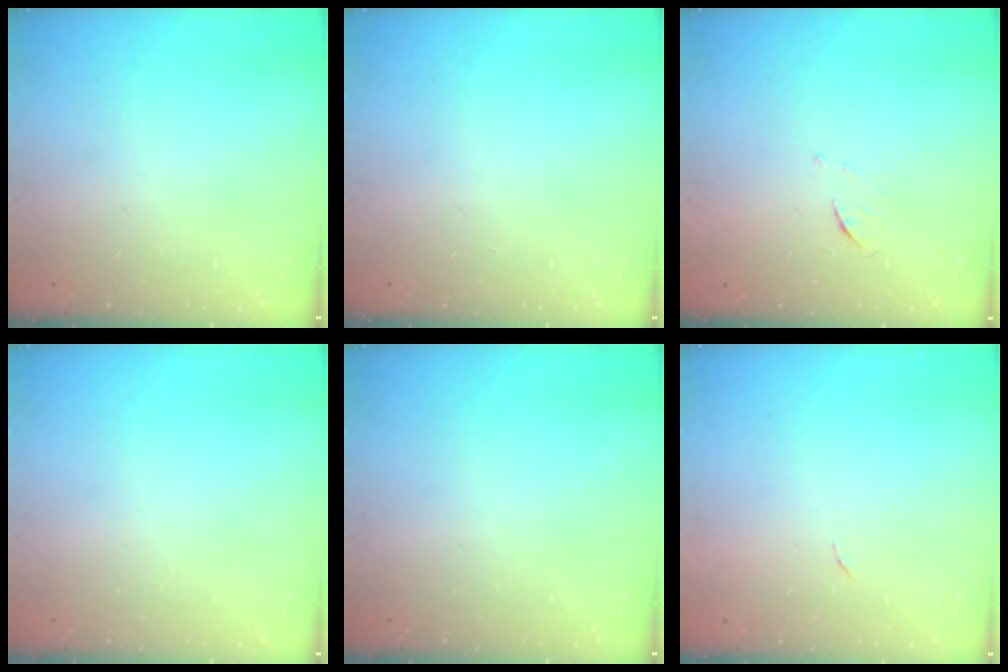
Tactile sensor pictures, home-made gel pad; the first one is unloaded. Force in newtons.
{"total": 0.0}
{"total": 5.0, "press": 4.9, "slide": 0.4}
{"total": 0.0}
{"total": 0.0}
{"total": 3.7, "press": 3.7, "slide": 0.2}